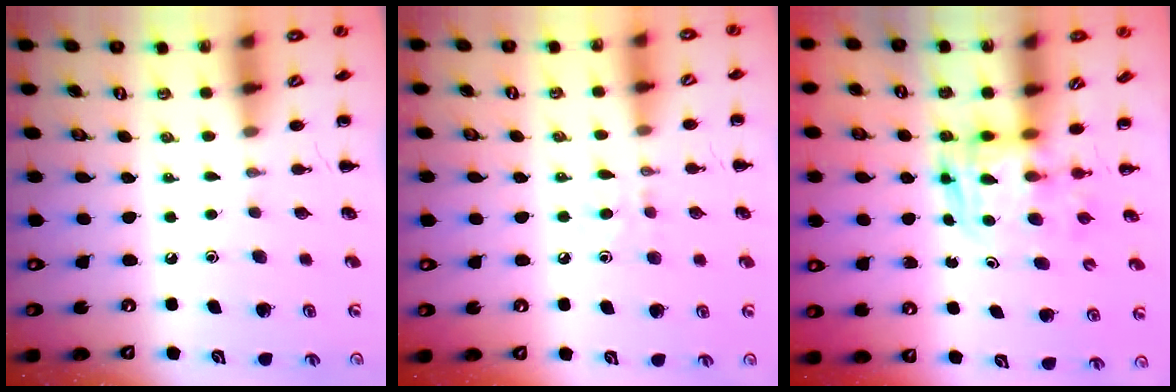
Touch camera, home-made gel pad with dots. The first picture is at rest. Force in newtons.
{"total": 6.1, "press": 5.8, "slide": 1.9}
{"total": 2.7, "press": 2.7, "slide": 0.2}